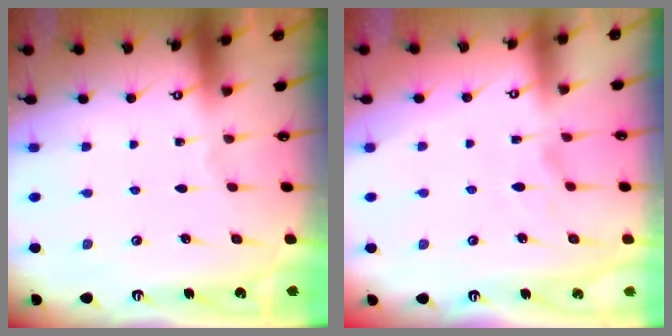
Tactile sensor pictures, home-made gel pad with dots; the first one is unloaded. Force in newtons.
{"total": 2.5, "press": 2.1, "slide": 1.3}